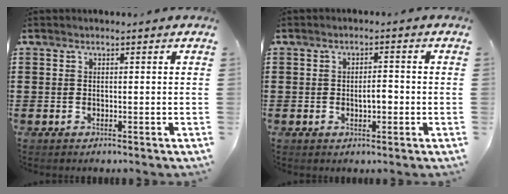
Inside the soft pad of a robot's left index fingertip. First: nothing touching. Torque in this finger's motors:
{"motor_torque": [0.04, 0.04, 0.05, 0.04]}